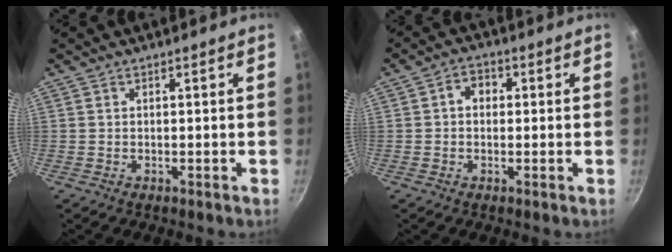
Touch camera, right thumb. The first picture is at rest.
{"total": 3.8, "force": [0.4, 3.0, 2.2], "torque": [-0.019, 0.009, -0.002]}